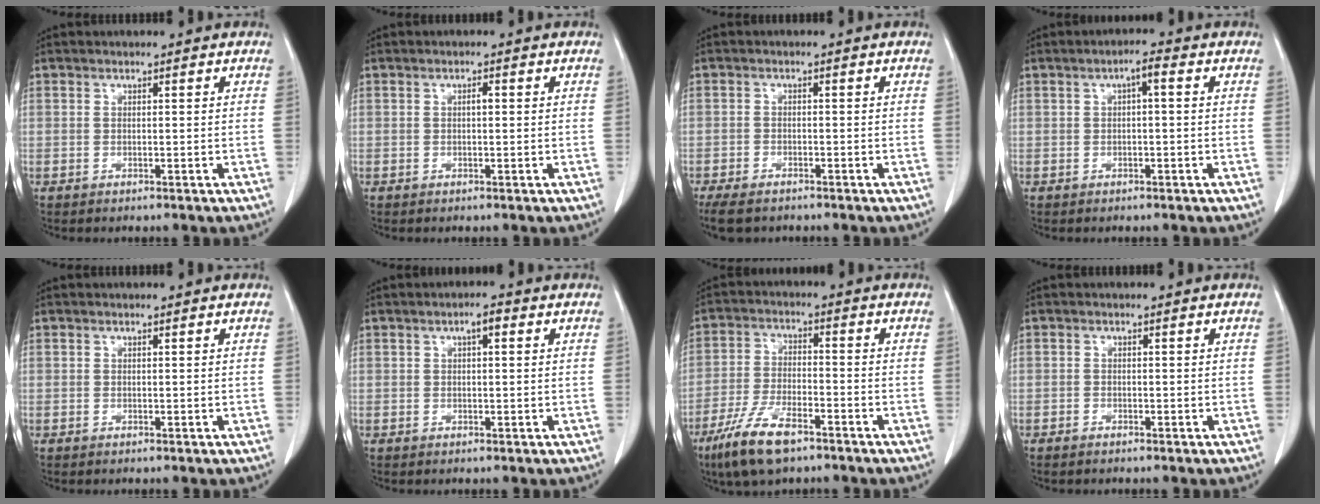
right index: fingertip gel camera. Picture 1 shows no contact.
{"total": 1.4, "force": [0.1, 0.5, 1.2], "torque": [-0.025, 0.002, 0.003]}
{"total": 7.6, "force": [-5.6, 3.5, 3.7], "torque": [-0.069, -0.009, -0.087]}
{"total": 2.9, "force": [0.8, 0.8, 2.7], "torque": [-0.047, 0.011, 0.011]}
{"total": 0.0}
{"total": 2.7, "force": [1.1, 1.0, 2.3], "torque": [-0.041, 0.009, 0.017]}
{"total": 10.4, "force": [-6.8, 3.2, 7.2], "torque": [-0.152, -0.016, -0.125]}
{"total": 0.9, "force": [-0.6, 0.6, 0.4], "torque": [-0.011, 0.000, -0.010]}